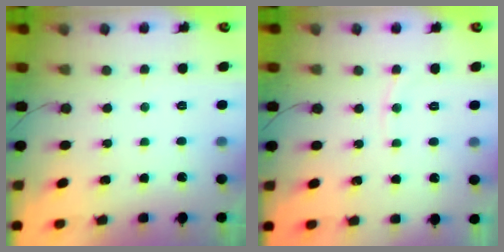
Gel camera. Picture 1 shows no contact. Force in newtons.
{"total": 4.2, "press": 4.2, "slide": 0.6}